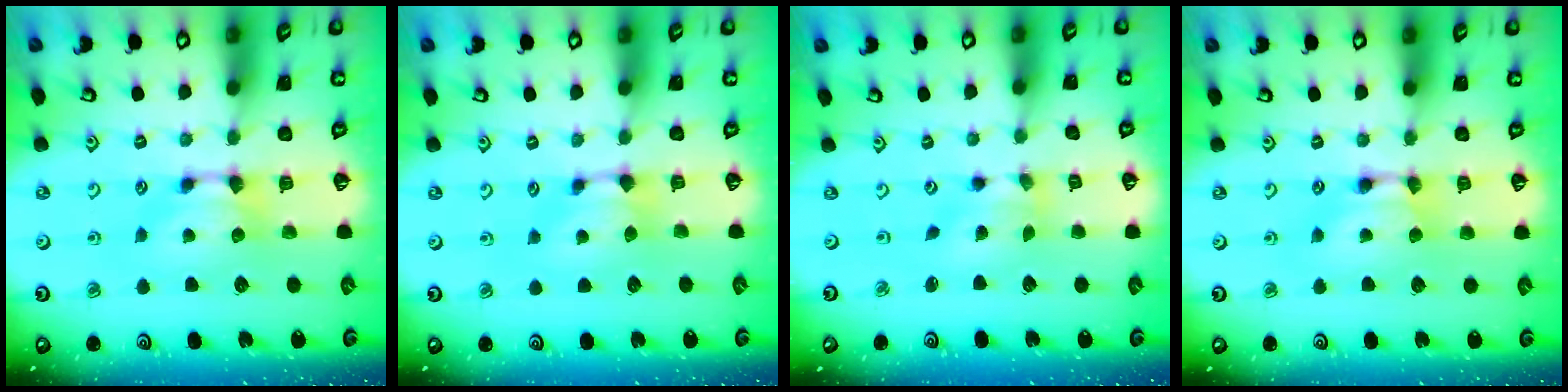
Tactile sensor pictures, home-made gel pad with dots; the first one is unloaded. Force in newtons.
{"total": 0.8, "press": 0.3, "slide": 0.7}
{"total": 2.0, "press": 1.6, "slide": 1.2}
{"total": 1.6, "press": 1.6, "slide": 0.1}